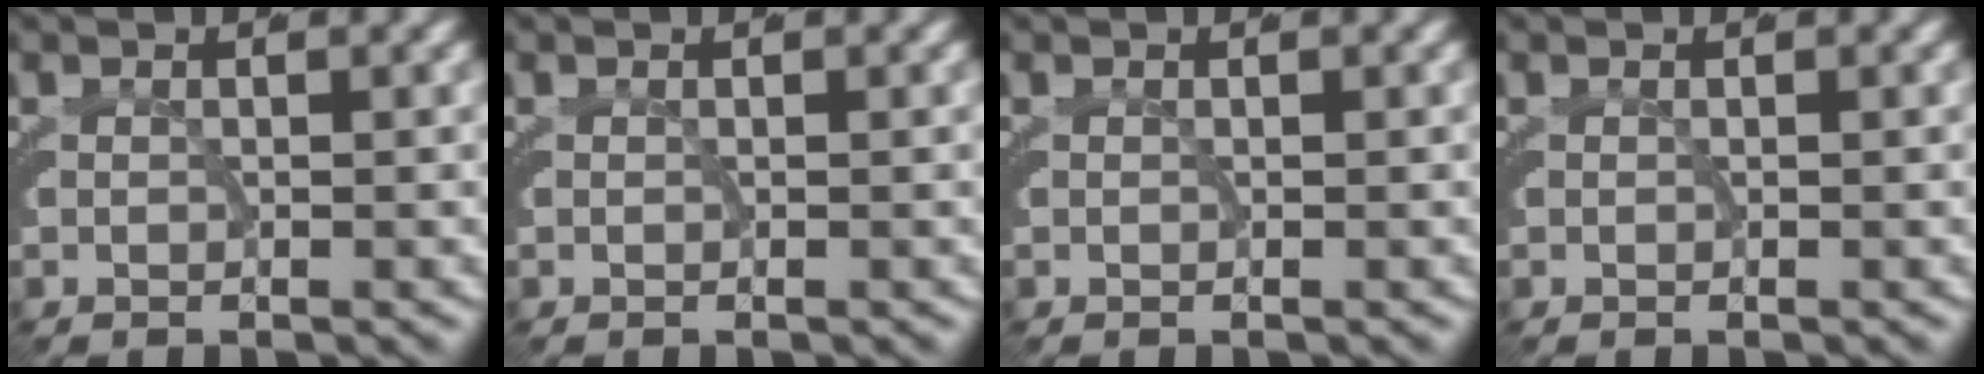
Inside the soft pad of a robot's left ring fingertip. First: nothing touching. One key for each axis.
{"total": 0.0}
{"total": 0.0}
{"total": 0.0}